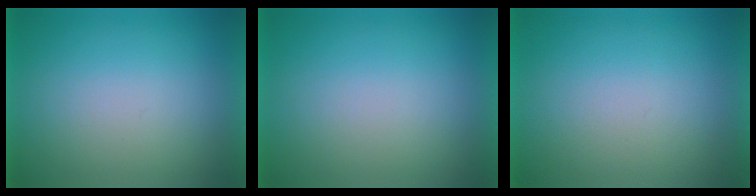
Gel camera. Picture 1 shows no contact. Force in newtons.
{"total": 1.2}
{"total": 0.0}